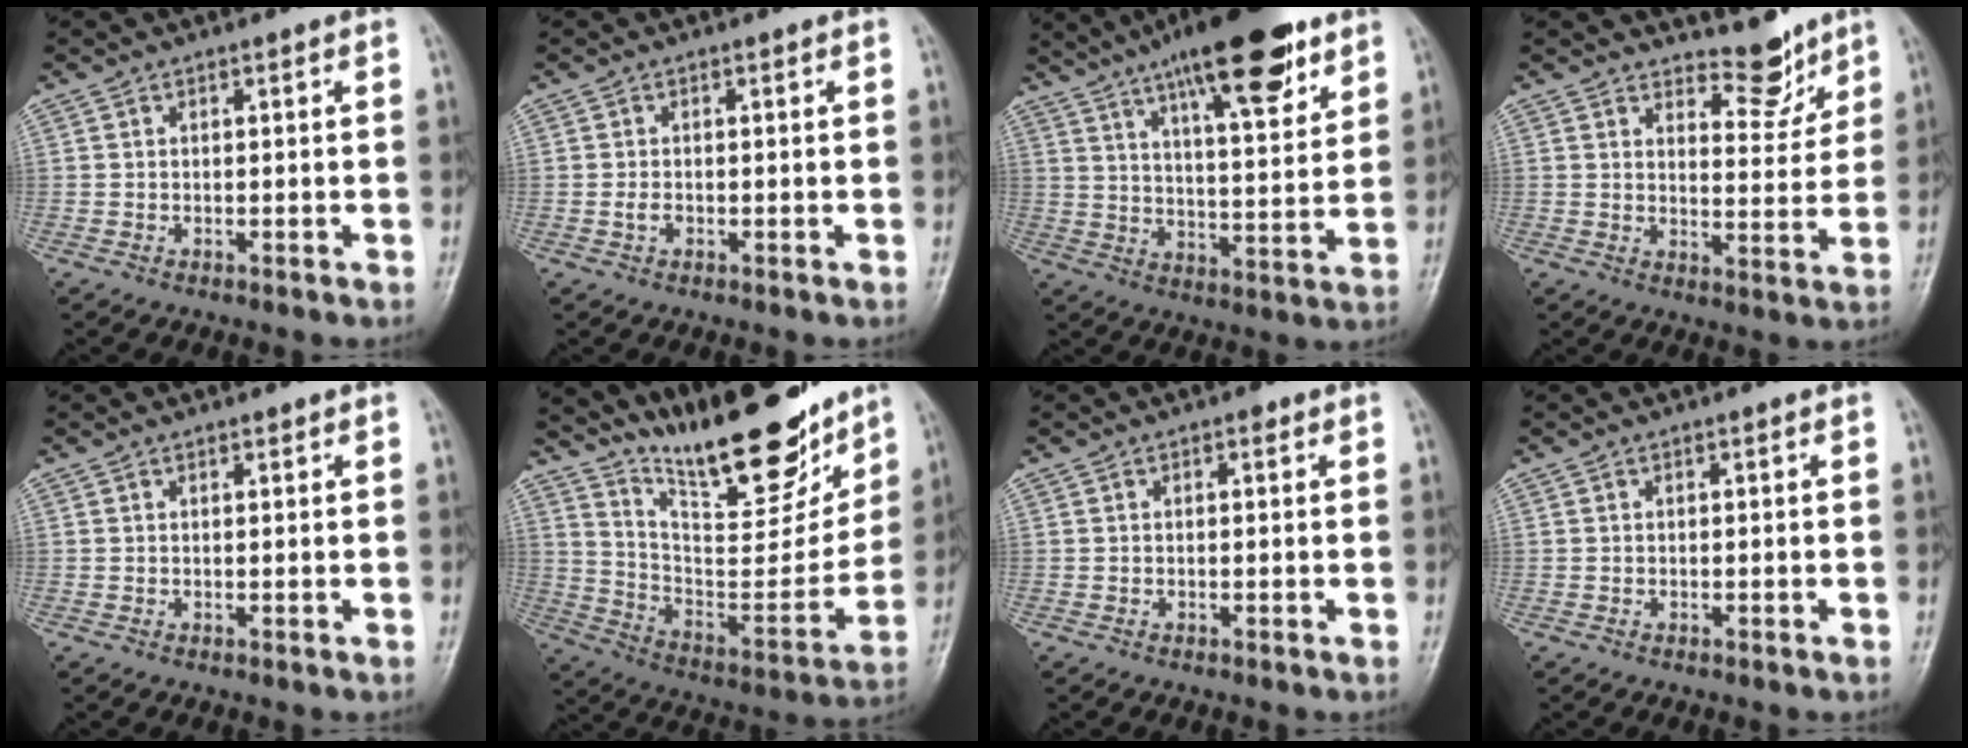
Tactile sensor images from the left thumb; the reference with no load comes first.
{"total": 1.2, "force": [-0.2, 0.8, 0.8], "torque": [-0.014, 0.000, -0.004]}
{"total": 20.3, "force": [12.8, 5.6, 14.7], "torque": [-0.204, -0.042, 0.201]}
{"total": 6.4, "force": [5.5, 2.6, 2.0], "torque": [-0.002, -0.050, 0.090]}
{"total": 0.6, "force": [0.5, 0.2, 0.1], "torque": [-0.004, -0.005, 0.008]}
{"total": 22.5, "force": [17.7, 5.9, 12.6], "torque": [-0.149, -0.103, 0.297]}
{"total": 0.8, "force": [0.4, 0.5, 0.5], "torque": [0.000, 0.000, 0.003]}
{"total": 0.0}